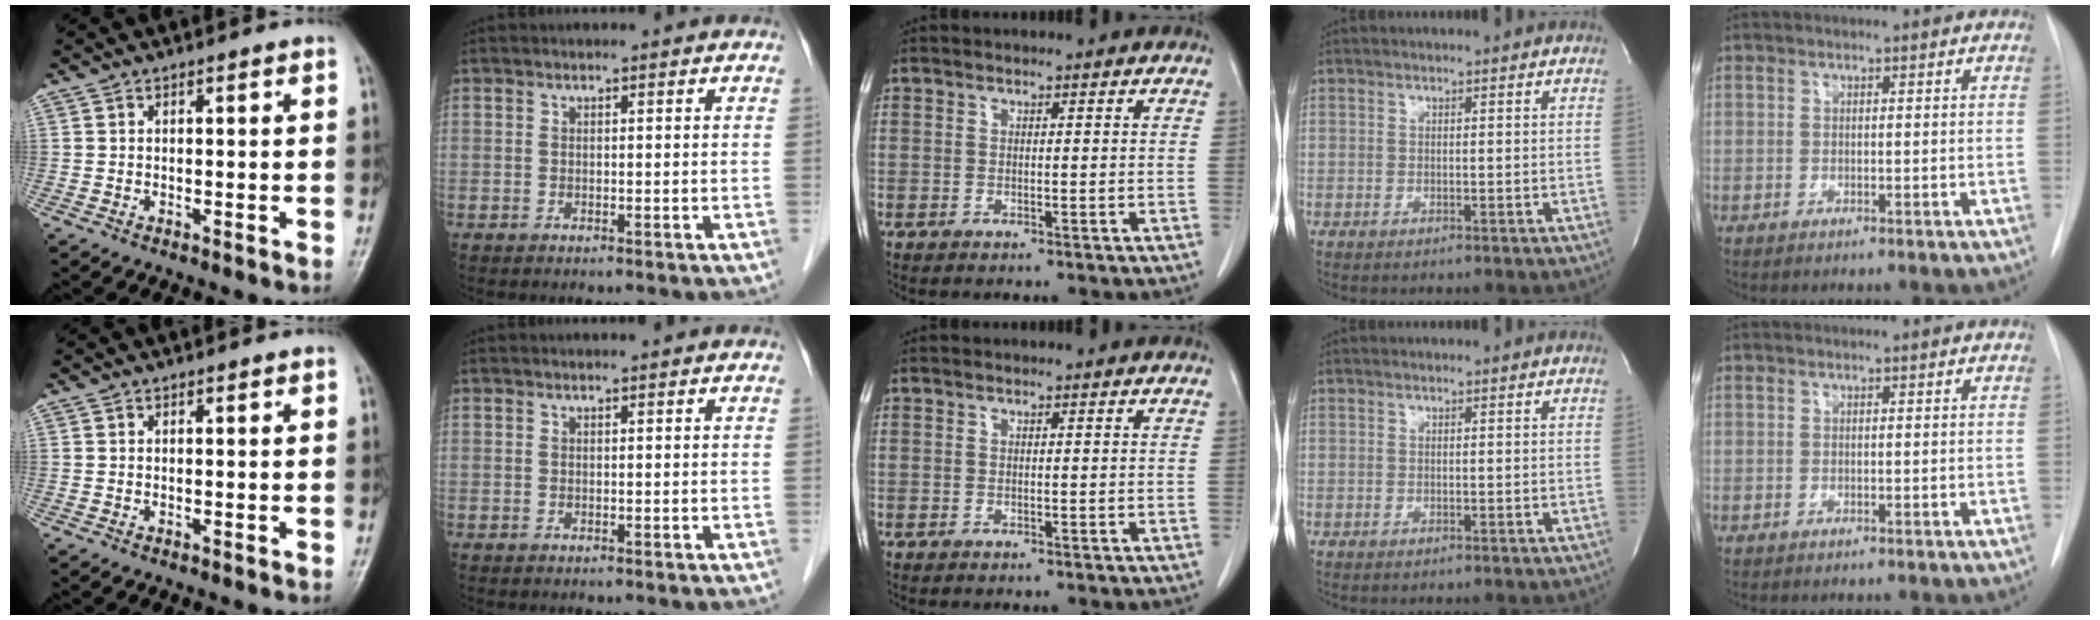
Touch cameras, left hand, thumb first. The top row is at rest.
{}